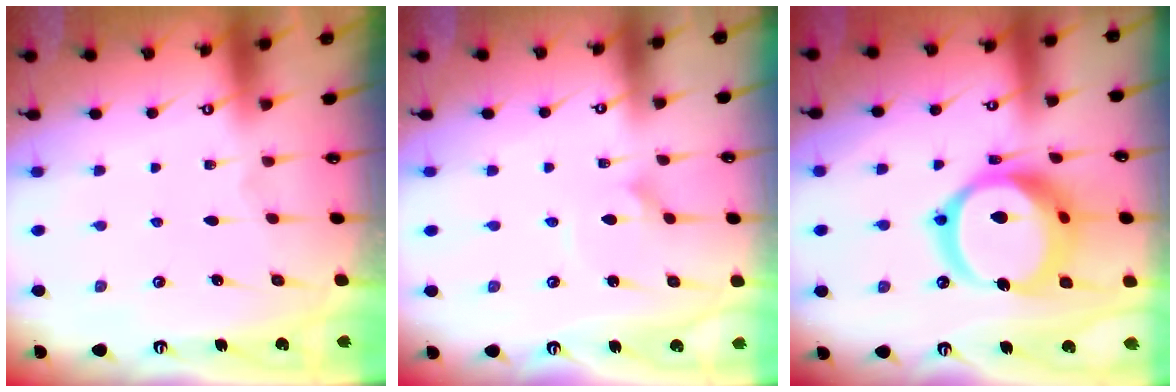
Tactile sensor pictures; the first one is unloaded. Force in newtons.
{"total": 1.8, "press": 1.8, "slide": 0.1}
{"total": 21.8, "press": 21.7, "slide": 2.4}